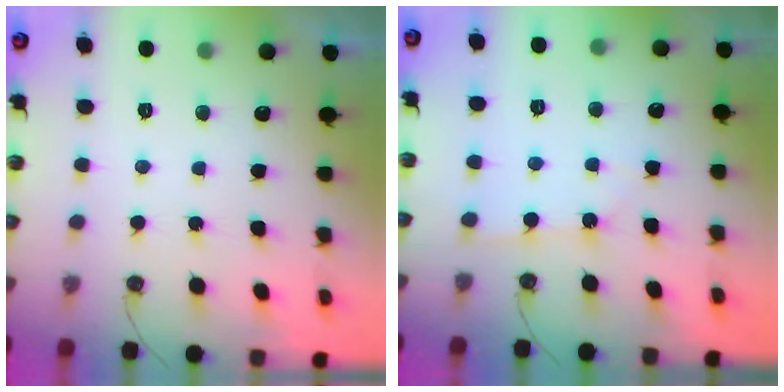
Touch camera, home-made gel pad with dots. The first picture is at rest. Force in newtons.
{"total": 2.1, "press": 2.1, "slide": 0.2}